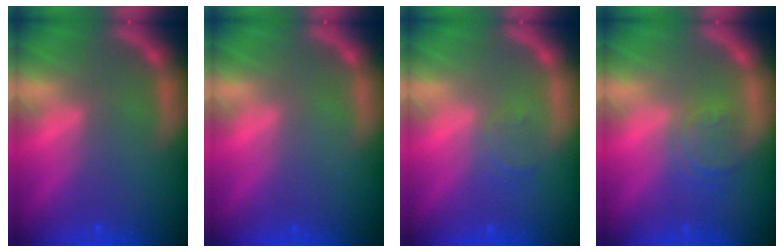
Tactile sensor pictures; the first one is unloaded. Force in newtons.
{"total": 0.0}
{"total": 1.5}
{"total": 3.0}